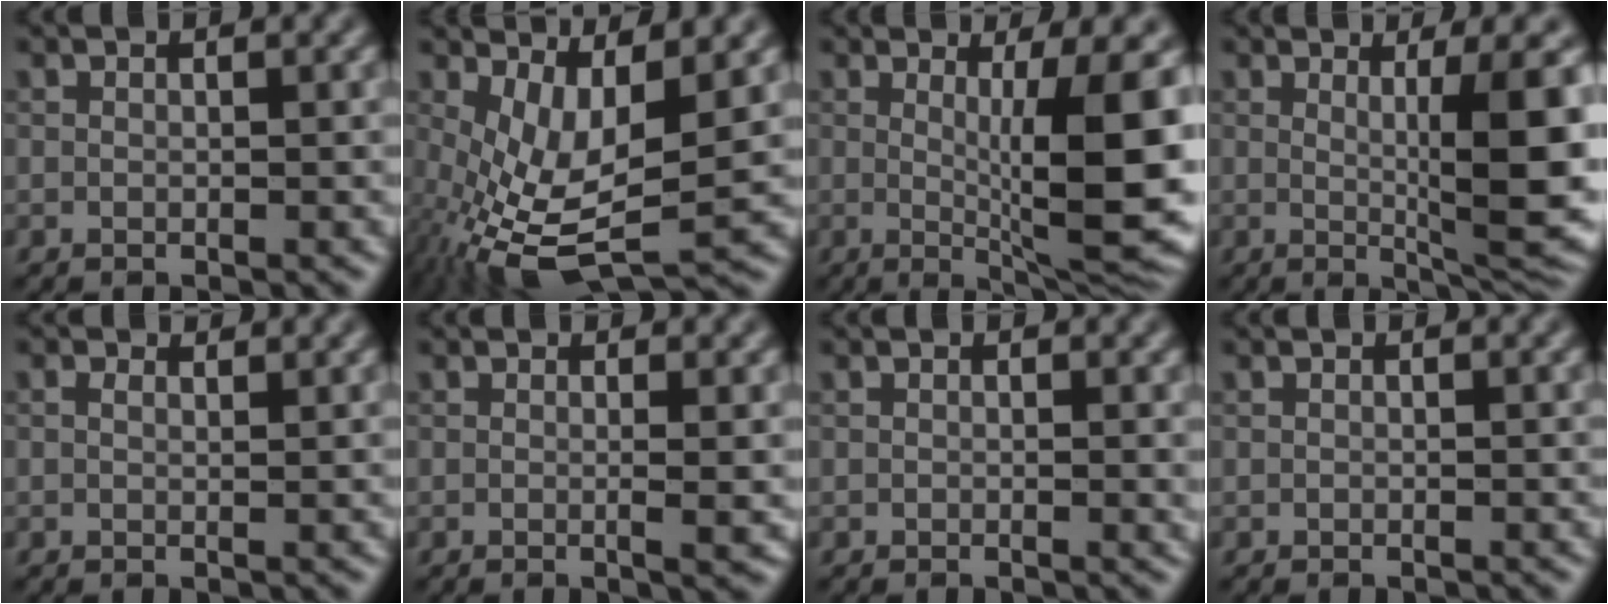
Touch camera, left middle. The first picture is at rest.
{"total": 8.1, "force": [-0.9, 3.0, 7.5], "torque": [-0.160, -0.012, -0.014]}
{"total": 9.8, "force": [0.6, 2.0, 9.6], "torque": [-0.130, -0.013, 0.016]}
{"total": 8.8, "force": [0.8, 1.6, 8.6], "torque": [-0.111, -0.010, 0.017]}
{"total": 1.7, "force": [1.2, 0.7, 1.0], "torque": [-0.016, -0.005, 0.009]}
{"total": 2.2, "force": [0.1, 0.7, 2.1], "torque": [-0.026, -0.002, -0.006]}
{"total": 0.6, "force": [0.1, 0.1, 0.6], "torque": [-0.004, -0.003, 0.000]}
{"total": 0.0}